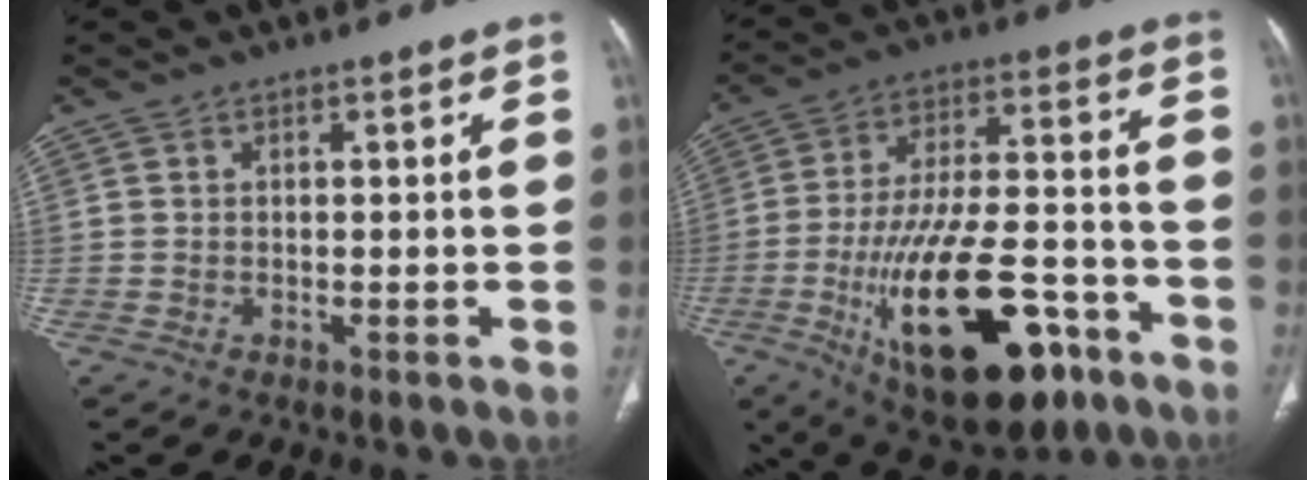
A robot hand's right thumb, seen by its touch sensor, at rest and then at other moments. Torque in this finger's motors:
{"motor_torque": [2.32, 2.61, 2.35, -0.42, 0.35]}